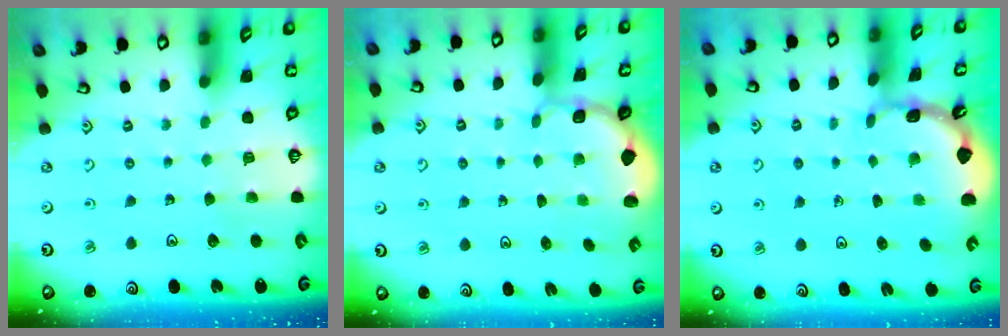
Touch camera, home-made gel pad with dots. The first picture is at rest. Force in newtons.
{"total": 1.9, "press": 1.8, "slide": 0.7}
{"total": 1.8, "press": 1.8, "slide": 0.1}